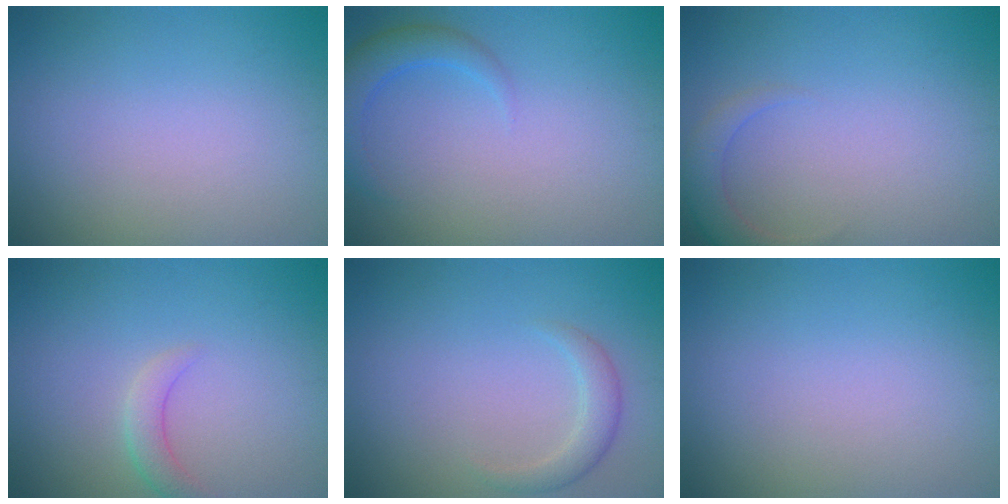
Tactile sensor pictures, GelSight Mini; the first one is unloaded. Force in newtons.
{"total": 2.8, "press": 2.8, "slide": 0.2}
{"total": 2.1, "press": 2.1, "slide": 0.3}
{"total": 1.8, "press": 1.8, "slide": 0.1}
{"total": 1.8, "press": 1.8, "slide": 0.1}
{"total": 0.0}